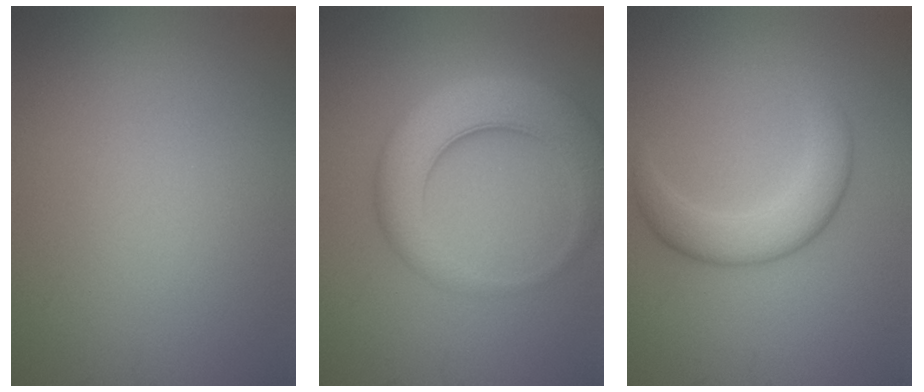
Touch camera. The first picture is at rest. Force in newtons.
{"total": 6.7, "press": 6.7, "slide": 0.4}
{"total": 3.8, "press": 3.8, "slide": 0.1}